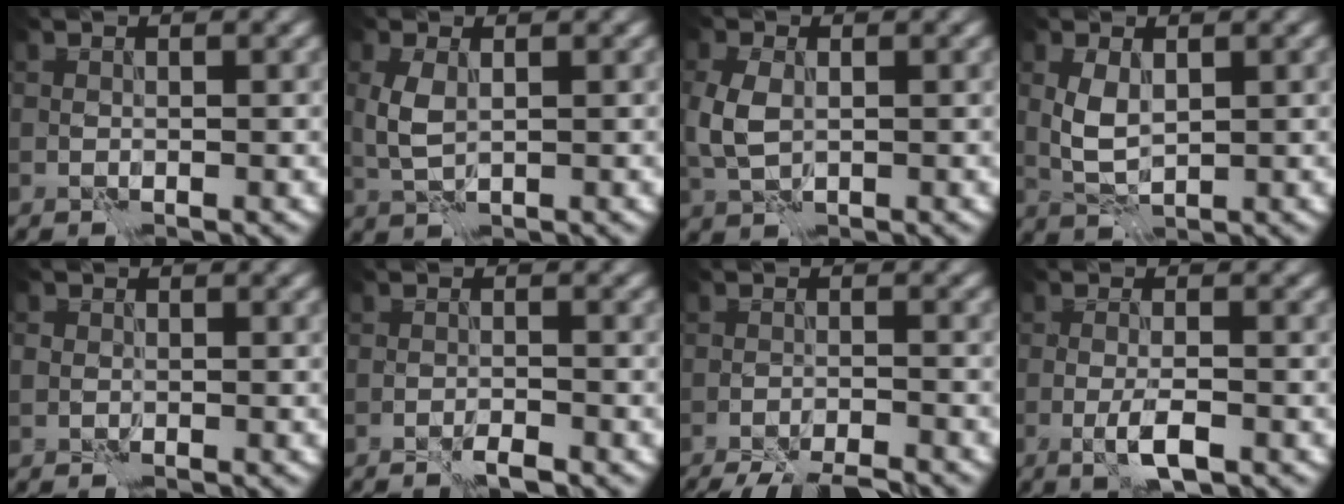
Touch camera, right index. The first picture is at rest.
{"total": 2.1, "force": [0.5, 1.0, 1.8], "torque": [-0.046, 0.000, 0.013]}
{"total": 3.0, "force": [0.2, 2.0, 2.2], "torque": [-0.061, -0.003, 0.005]}
{"total": 2.3, "force": [0.6, 1.2, 1.9], "torque": [-0.047, -0.002, 0.017]}
{"total": 0.7, "force": [-0.2, 0.7, 0.1], "torque": [0.004, -0.002, -0.004]}
{"total": 1.4, "force": [-1.3, 0.0, 0.5], "torque": [-0.006, 0.002, -0.024]}
{"total": 8.5, "force": [-7.9, 1.6, 2.7], "torque": [-0.032, -0.010, -0.109]}
{"total": 2.5, "force": [-1.3, 0.3, 2.1], "torque": [-0.042, 0.001, -0.026]}